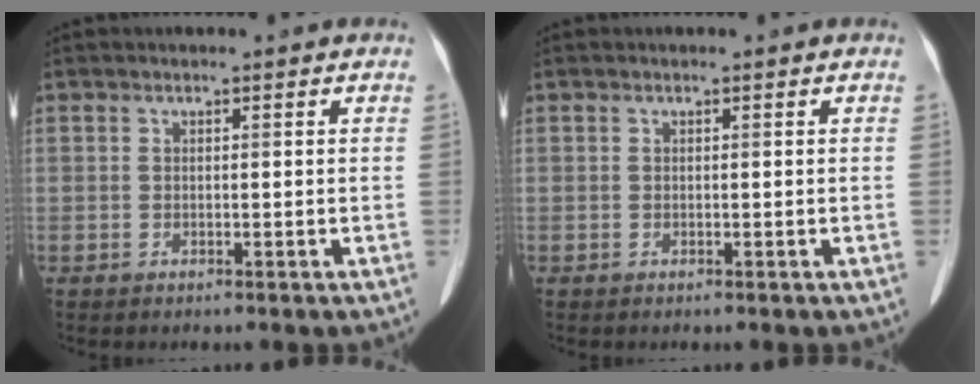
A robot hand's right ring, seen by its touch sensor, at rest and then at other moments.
{"total": 0.0}